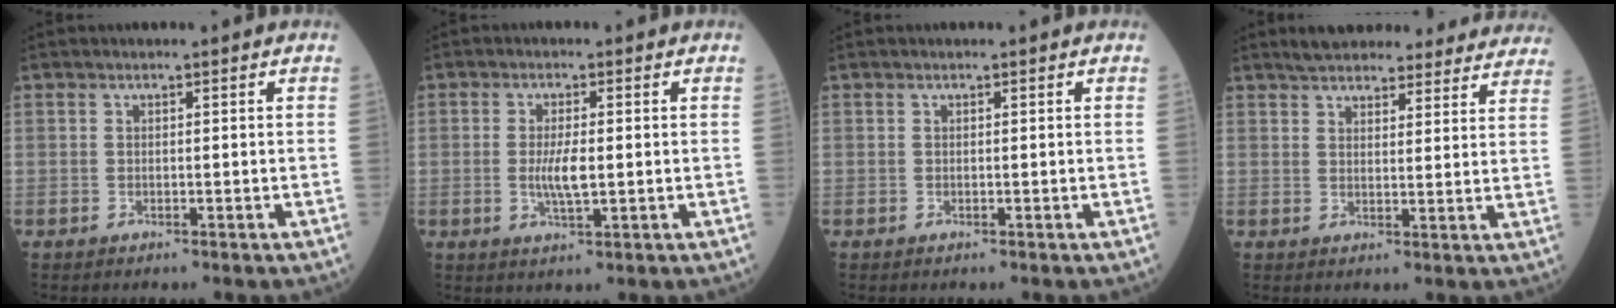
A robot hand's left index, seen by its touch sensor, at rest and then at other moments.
{"total": 4.1, "force": [-0.2, 0.8, 4.0], "torque": [-0.084, -0.006, -0.003]}
{"total": 0.0}
{"total": 22.0, "force": [20.0, 5.7, 7.3], "torque": [-0.093, 0.010, 0.241]}